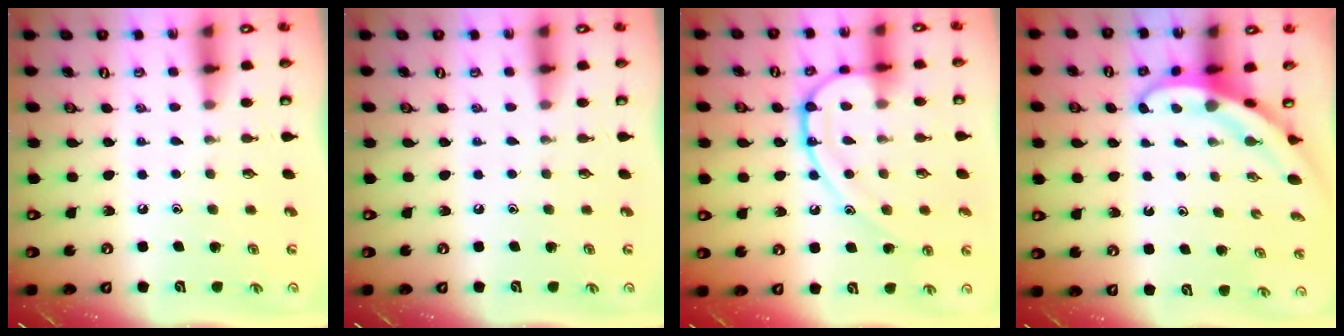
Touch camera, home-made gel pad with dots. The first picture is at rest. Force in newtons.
{"total": 0.0}
{"total": 13.7, "press": 13.6, "slide": 1.1}
{"total": 4.3, "press": 4.2, "slide": 0.4}